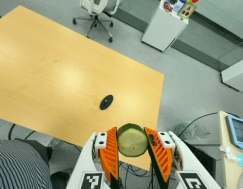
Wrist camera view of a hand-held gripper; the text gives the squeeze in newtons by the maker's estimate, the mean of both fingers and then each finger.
{"total": 11.4, "left": 12.8, "right": 9.9}